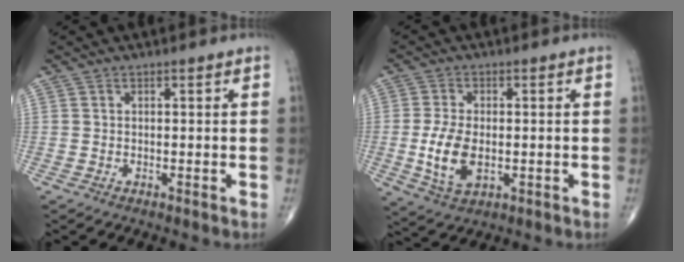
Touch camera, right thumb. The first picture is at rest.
{"total": 8.4, "force": [-1.1, 4.7, 6.9], "torque": [-0.134, -0.008, -0.016]}